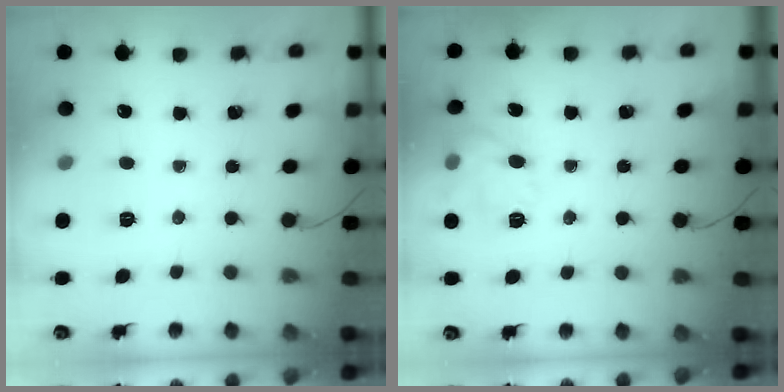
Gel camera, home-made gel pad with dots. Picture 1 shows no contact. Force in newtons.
{"total": 11.1, "press": 11.1, "slide": 0.4}